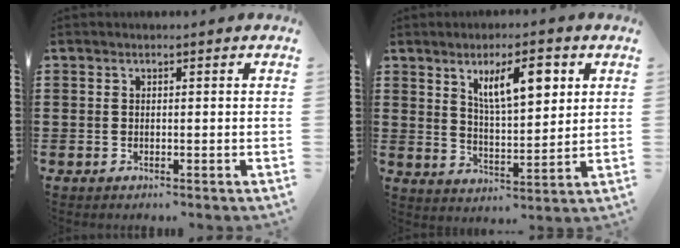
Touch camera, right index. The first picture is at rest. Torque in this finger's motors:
{"motor_torque": [0.50, -0.06, 0.43, 0.13]}